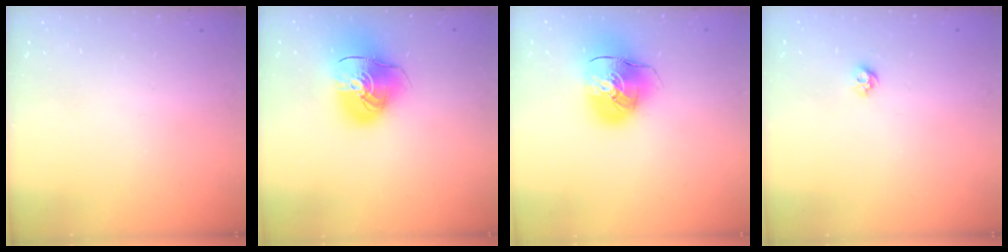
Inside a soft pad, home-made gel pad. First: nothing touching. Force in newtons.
{"total": 13.8, "press": 13.6, "slide": 2.0}
{"total": 14.3, "press": 14.1, "slide": 2.3}
{"total": 5.3, "press": 5.3, "slide": 0.8}